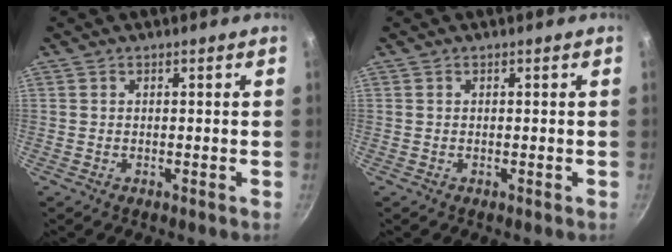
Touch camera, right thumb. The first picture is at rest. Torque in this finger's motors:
{"motor_torque": [0.01, 0.02, 0.05, 0.05, 0.03]}